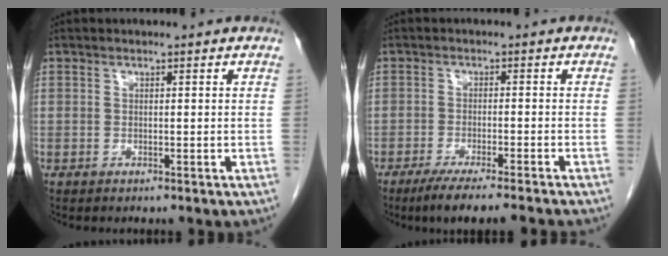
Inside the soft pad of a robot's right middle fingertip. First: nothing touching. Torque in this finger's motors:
{"motor_torque": [0.90, -0.79, 0.02, 0.08]}